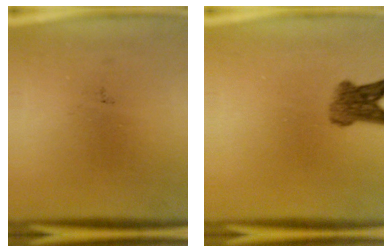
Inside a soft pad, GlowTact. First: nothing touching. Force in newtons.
{"total": 4.7}